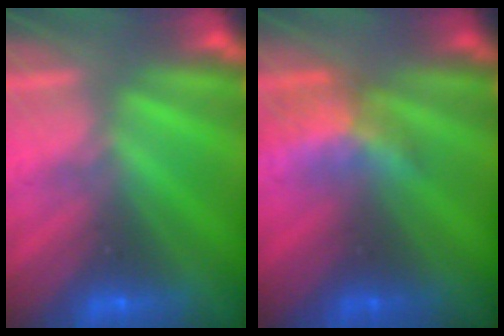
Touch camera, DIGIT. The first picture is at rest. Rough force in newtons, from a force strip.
{"total": 2.3}